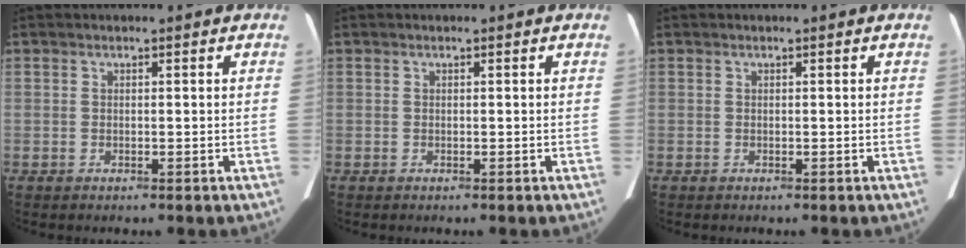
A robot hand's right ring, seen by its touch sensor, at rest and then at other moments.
{"total": 0.0}
{"total": 0.0}